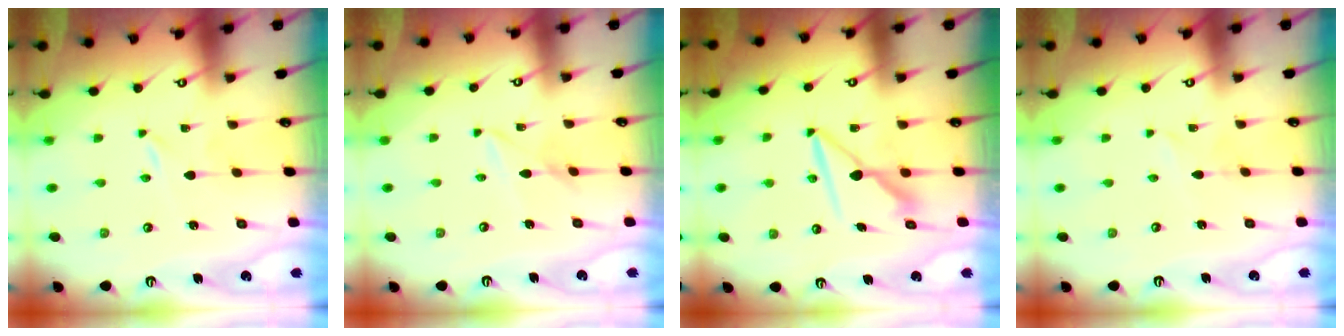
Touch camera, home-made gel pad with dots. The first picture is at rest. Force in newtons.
{"total": 5.0, "press": 4.9, "slide": 0.4}
{"total": 7.9, "press": 7.9, "slide": 0.3}
{"total": 1.4, "press": 1.4, "slide": 0.0}